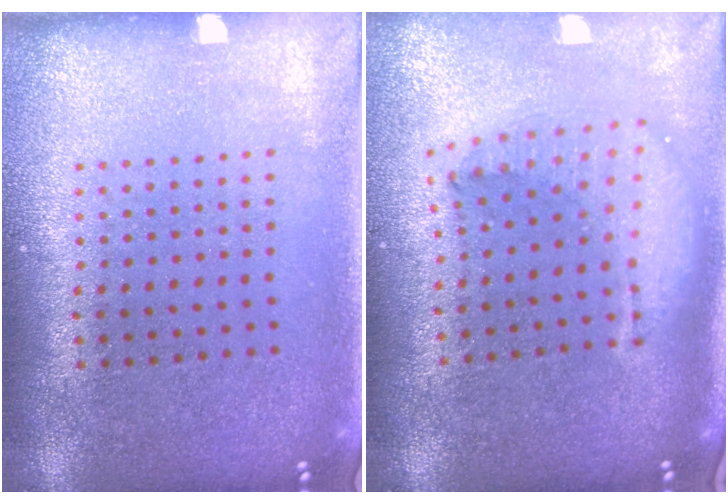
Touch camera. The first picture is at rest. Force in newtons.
{"total": 2.2, "press": 1.7, "slide": 1.4}